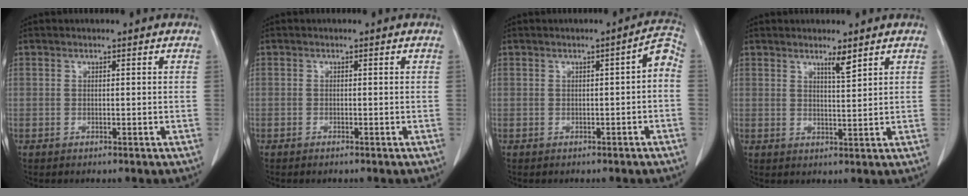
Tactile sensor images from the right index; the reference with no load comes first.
{"total": 0.6, "force": [-0.5, 0.0, 0.3], "torque": [-0.008, -0.002, -0.007]}
{"total": 3.3, "force": [-0.7, 0.8, 3.1], "torque": [-0.032, 0.016, -0.011]}
{"total": 2.6, "force": [1.9, 0.0, 1.7], "torque": [-0.032, -0.006, 0.036]}